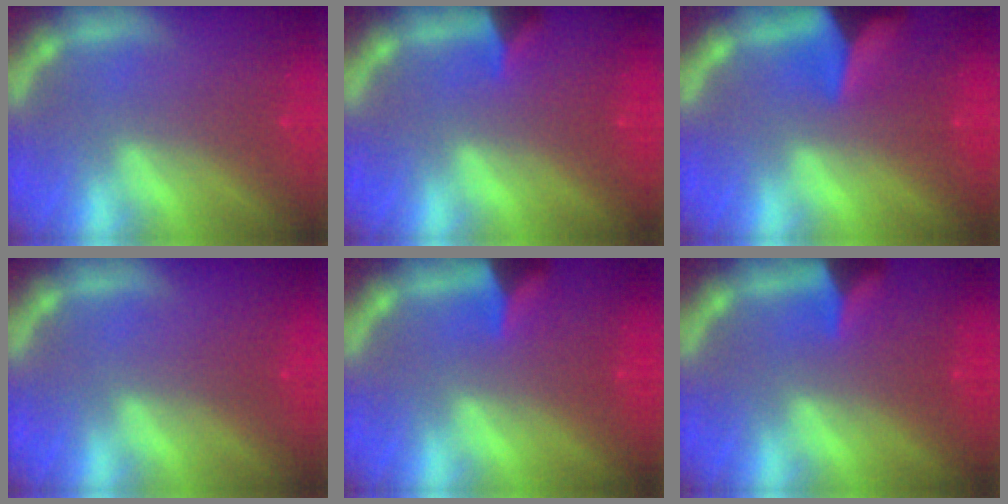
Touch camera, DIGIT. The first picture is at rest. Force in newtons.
{"total": 1.9}
{"total": 6.5}
{"total": 0.0}
{"total": 2.9}
{"total": 2.9}